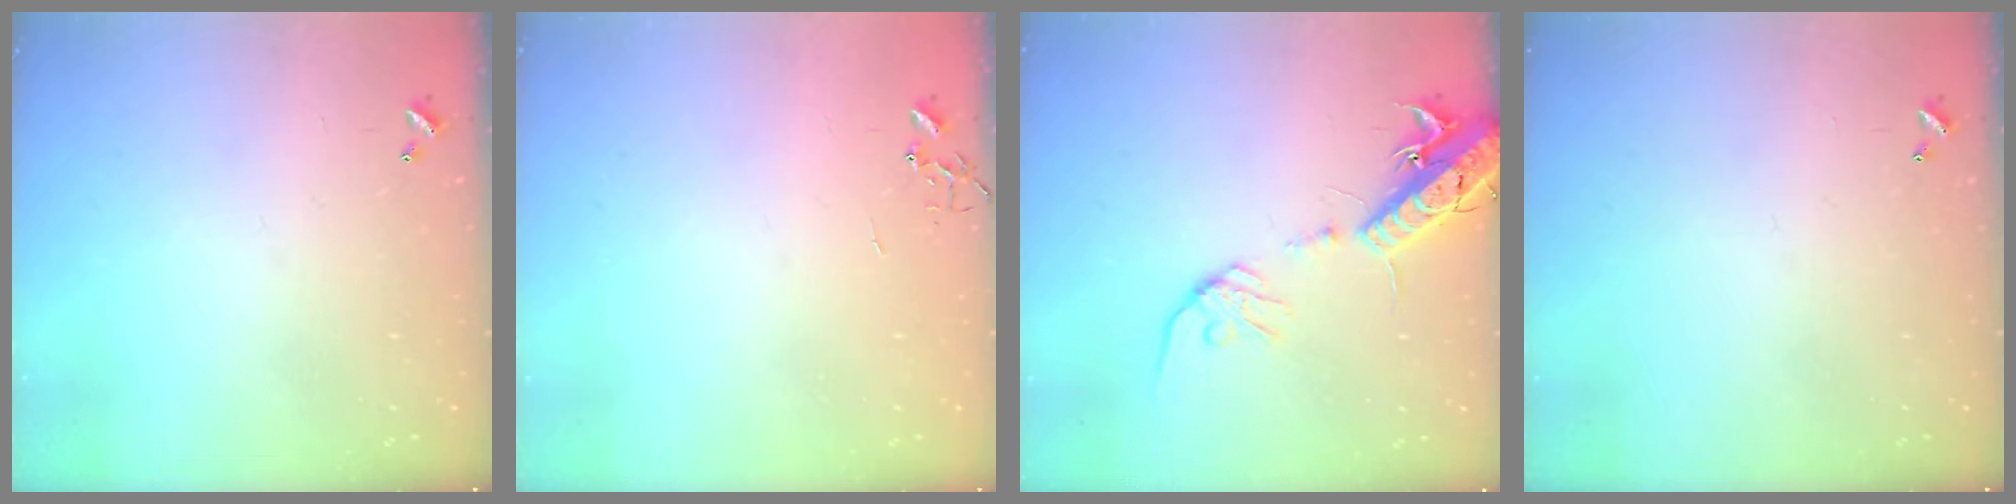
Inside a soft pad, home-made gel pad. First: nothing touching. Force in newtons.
{"total": 0.0}
{"total": 16.5, "press": 16.2, "slide": 3.6}
{"total": 0.0}